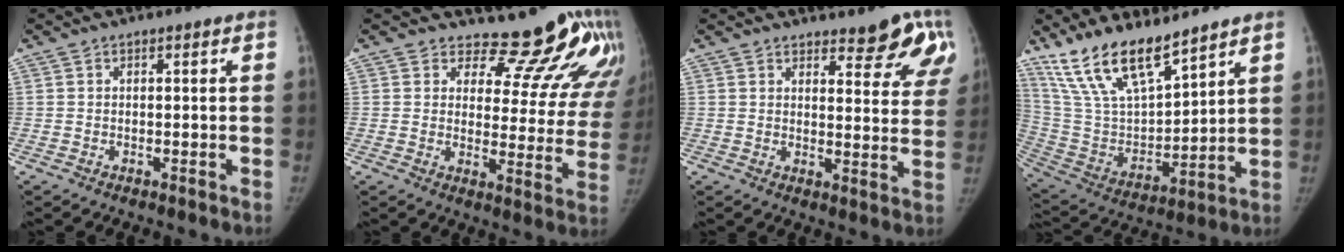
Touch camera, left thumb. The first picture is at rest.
{"total": 14.8, "force": [13.5, 4.5, 4.0], "torque": [0.000, -0.133, 0.151]}
{"total": 10.4, "force": [7.8, 3.6, 5.7], "torque": [-0.029, -0.048, 0.083]}
{"total": 16.9, "force": [12.9, 5.2, 9.5], "torque": [-0.153, -0.061, 0.260]}